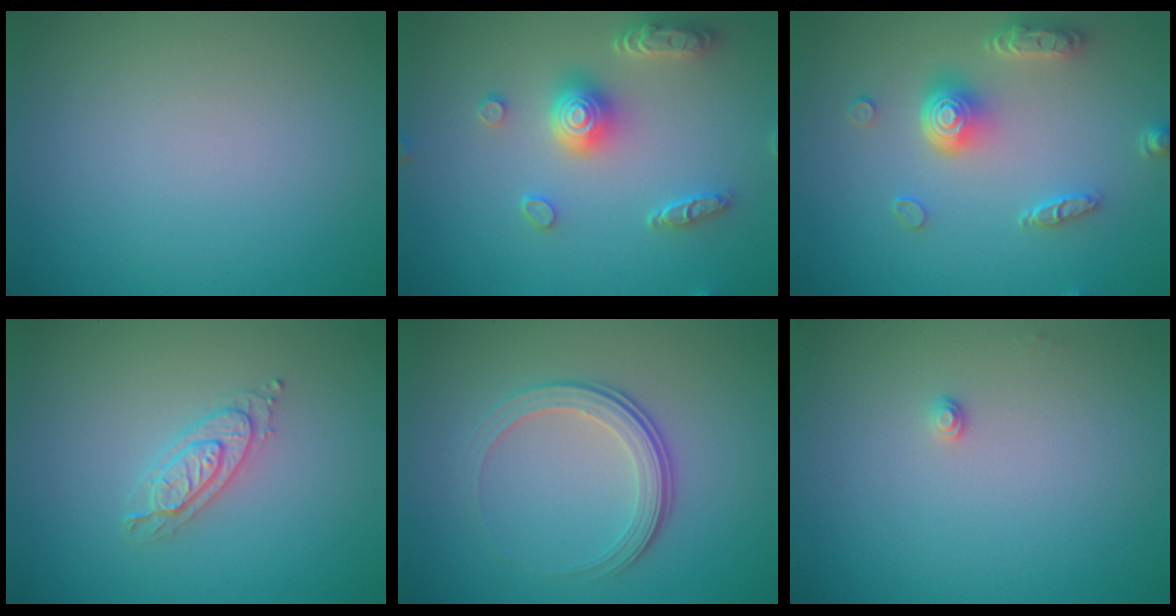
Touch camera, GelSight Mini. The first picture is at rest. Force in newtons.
{"total": 4.9, "press": 4.1, "slide": 2.8}
{"total": 4.9, "press": 3.7, "slide": 3.1}
{"total": 2.2, "press": 2.2, "slide": 0.3}
{"total": 3.5, "press": 2.6, "slide": 2.4}
{"total": 0.8, "press": 0.8, "slide": 0.0}